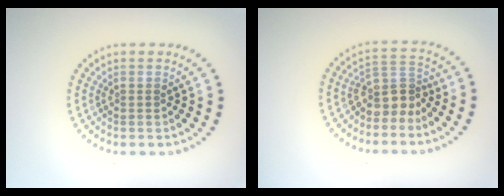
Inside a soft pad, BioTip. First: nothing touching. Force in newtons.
{"total": 3.1, "press": 2.2, "slide": 2.1}